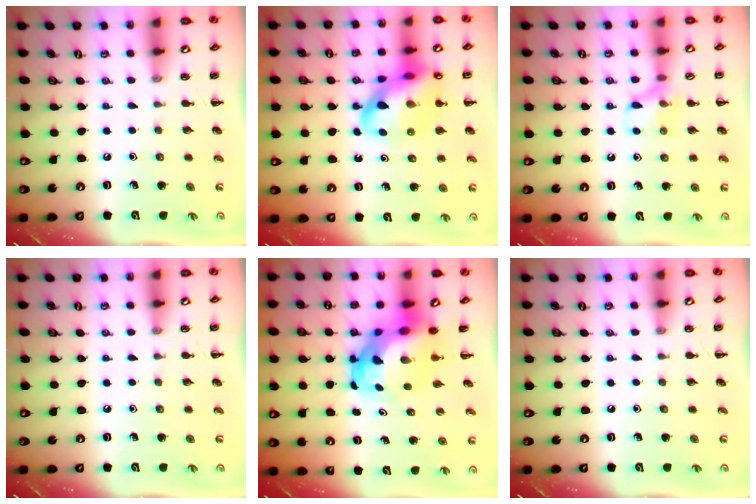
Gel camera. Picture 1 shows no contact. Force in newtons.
{"total": 16.2, "press": 16.0, "slide": 2.4}
{"total": 8.4, "press": 8.4, "slide": 0.6}
{"total": 0.0}
{"total": 6.9, "press": 6.7, "slide": 1.8}
{"total": 0.0}